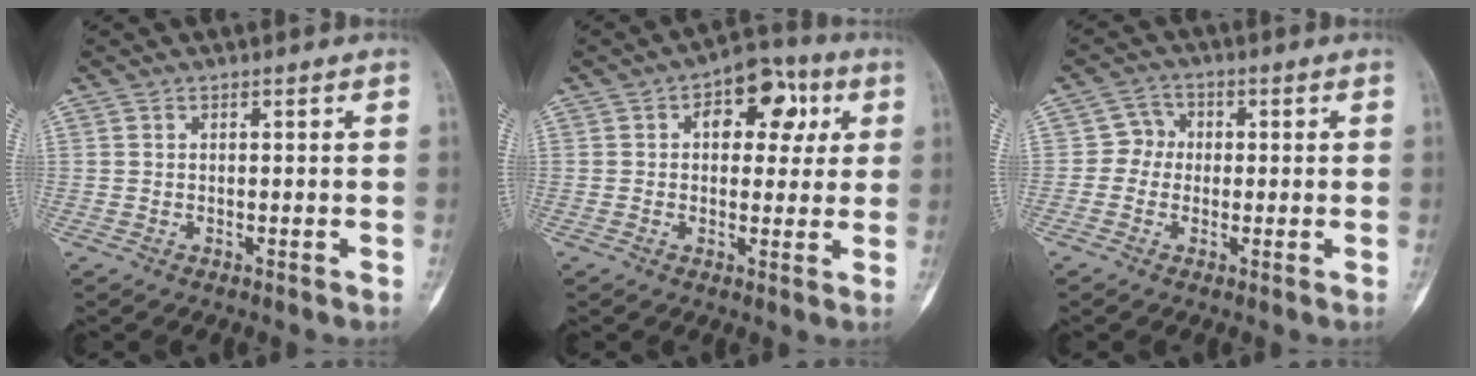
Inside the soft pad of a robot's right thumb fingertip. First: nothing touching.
{"total": 10.9, "force": [3.3, 6.8, 7.9], "torque": [-0.058, 0.018, 0.038]}
{"total": 3.8, "force": [-0.3, 3.6, 1.3], "torque": [0.009, 0.012, -0.017]}